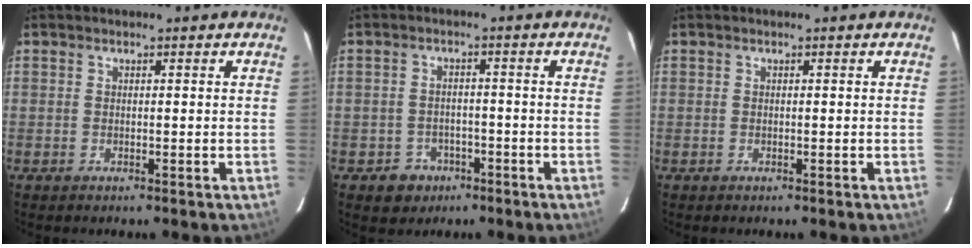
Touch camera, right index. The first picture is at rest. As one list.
[{"total": 5.2, "force": [-2.8, 4.3, 0.9], "torque": [-0.034, 0.013, -0.030]}, {"total": 0.0}]